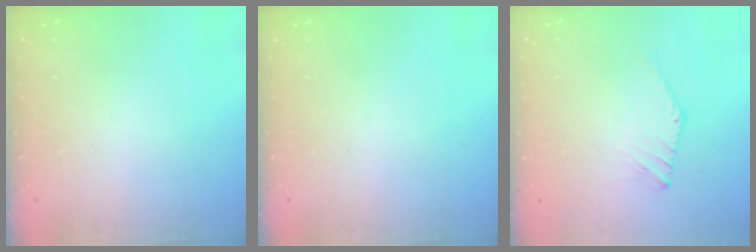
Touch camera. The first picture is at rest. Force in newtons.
{"total": 0.0}
{"total": 1.7, "press": 1.6, "slide": 0.4}